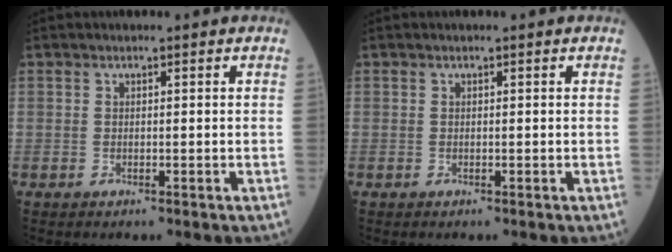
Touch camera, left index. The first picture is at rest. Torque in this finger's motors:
{"motor_torque": [-0.14, 0.14, 0.00, 0.00]}